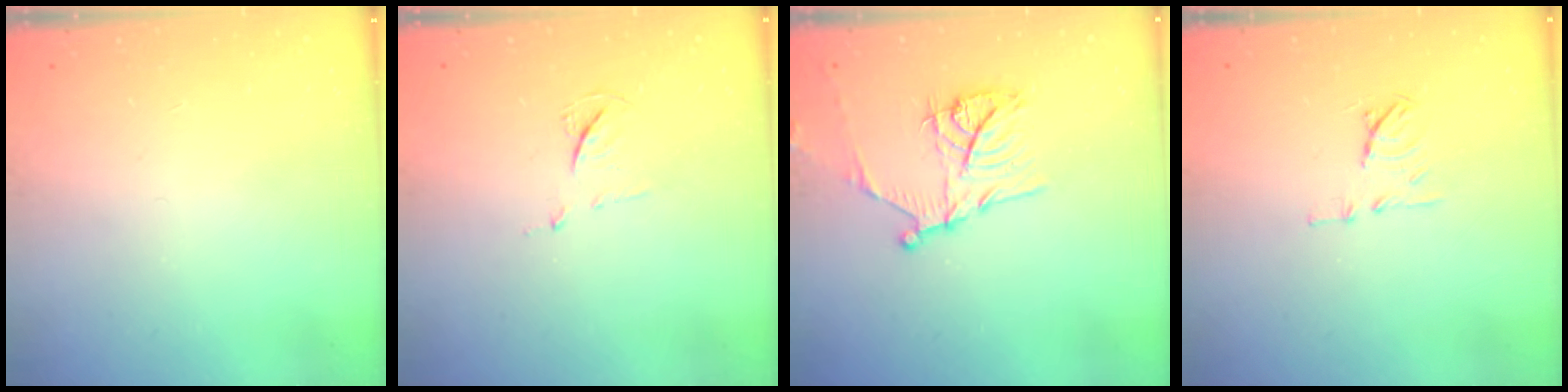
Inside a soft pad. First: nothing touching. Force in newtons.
{"total": 5.6, "press": 5.6, "slide": 0.8}
{"total": 13.8, "press": 13.7, "slide": 0.8}
{"total": 7.6, "press": 7.6, "slide": 0.8}